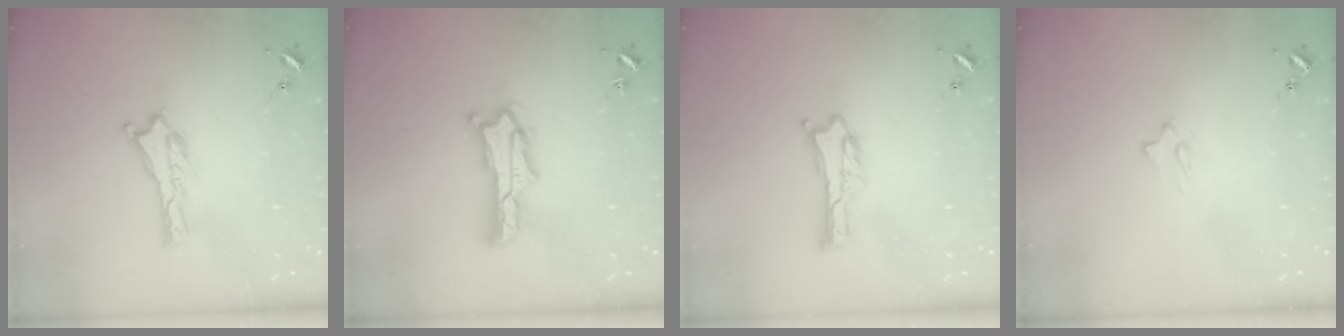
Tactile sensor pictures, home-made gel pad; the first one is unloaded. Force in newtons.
{"total": 2.7, "press": 2.7, "slide": 0.4}
{"total": 0.0}
{"total": 2.0, "press": 2.0, "slide": 0.4}